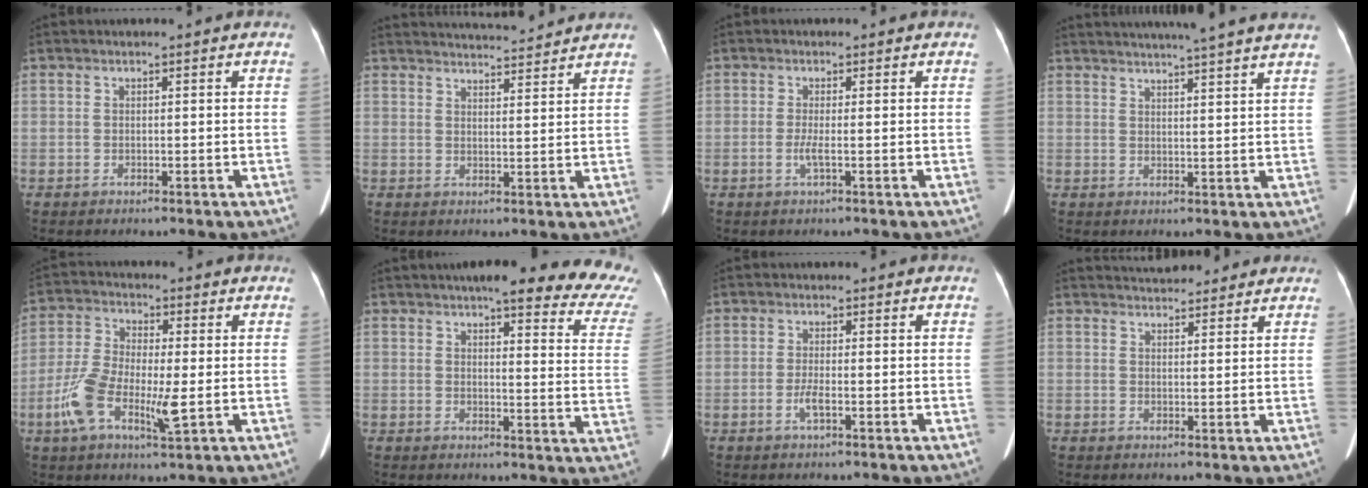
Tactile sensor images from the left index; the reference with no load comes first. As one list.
[{"total": 9.4, "force": [9.1, 0.1, 2.2], "torque": [-0.035, 0.011, 0.122]}, {"total": 1.6, "force": [-0.4, -0.1, 1.5], "torque": [-0.034, -0.002, -0.009]}, {"total": 15.6, "force": [13.9, -0.8, 7.2], "torque": [-0.119, 0.003, 0.174]}, {"total": 10.2, "force": [-2.3, 3.2, 9.4], "torque": [-0.198, 0.000, -0.042]}, {"total": 20.5, "force": [17.4, 3.2, 10.4], "torque": [-0.112, -0.025, 0.182]}, {"total": 2.0, "force": [-0.8, 0.2, 1.8], "torque": [-0.039, -0.002, -0.016]}, {"total": 7.6, "force": [7.1, 1.8, 2.2], "torque": [-0.030, 0.025, 0.092]}]